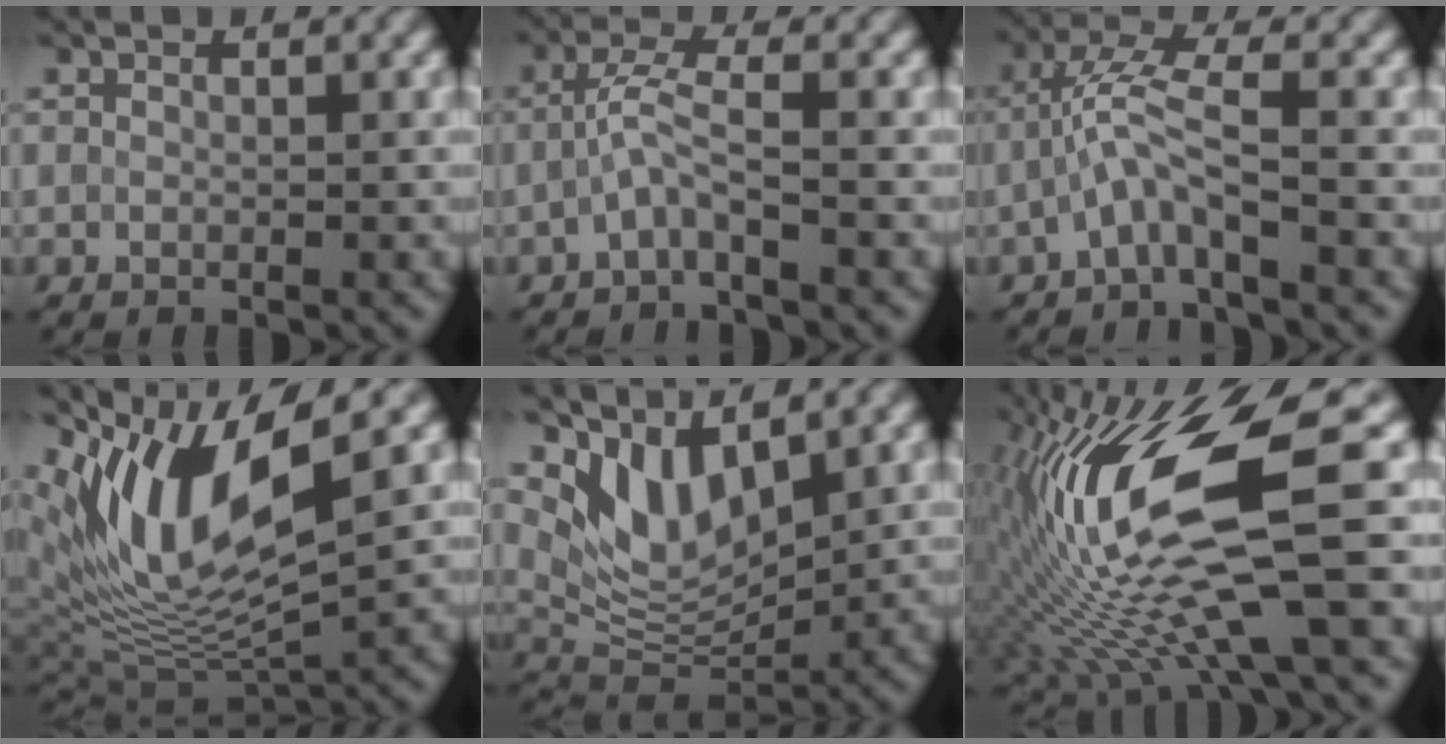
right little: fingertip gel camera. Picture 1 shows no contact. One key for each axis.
{"total": 2.5, "fx": -0.9, "fy": 0.1, "fz": 2.4, "tx": -0.058, "ty": 0.011, "tz": -0.022}
{"total": 3.7, "fx": -1.4, "fy": 0.3, "fz": 3.4, "tx": -0.079, "ty": 0.015, "tz": -0.036}
{"total": 10.6, "fx": 4.9, "fy": 3.2, "fz": 8.8, "tx": -0.175, "ty": -0.003, "tz": 0.095}
{"total": 5.1, "fx": 3.6, "fy": 2.0, "fz": 3.1, "tx": -0.071, "ty": -0.009, "tz": 0.064}
{"total": 14.9, "fx": -0.7, "fy": 3.8, "fz": 14.4, "tx": -0.280, "ty": 0.003, "tz": -0.006}